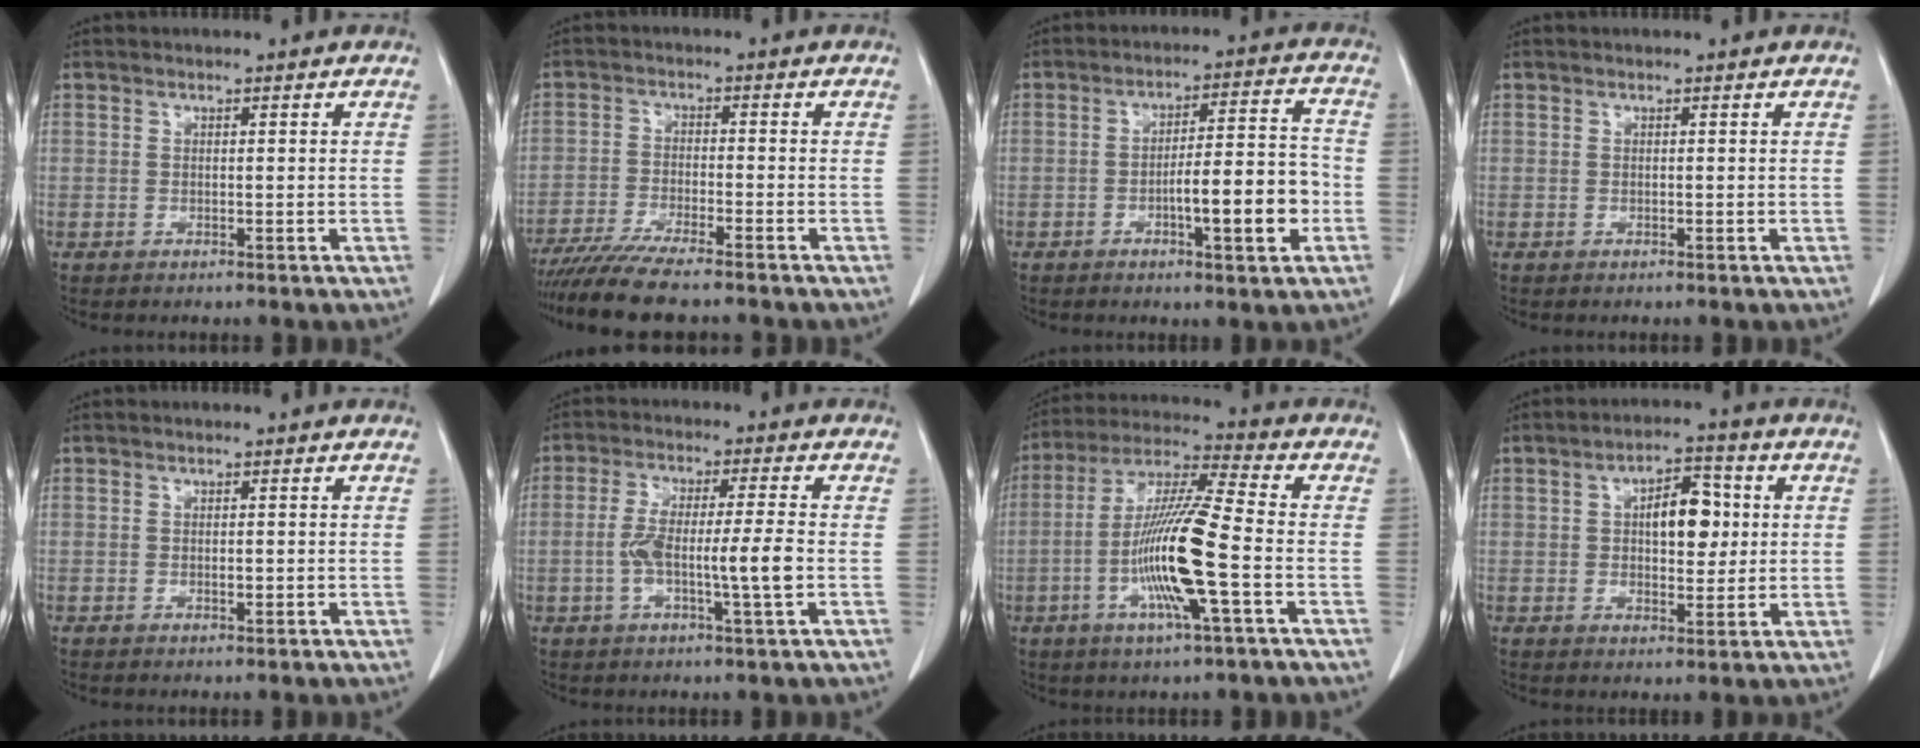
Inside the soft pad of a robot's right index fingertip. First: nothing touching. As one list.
[{"total": 9.9, "force": [-8.5, 0.4, 5.1], "torque": [-0.081, -0.024, -0.138]}, {"total": 10.3, "force": [-3.2, 1.4, 9.7], "torque": [-0.148, 0.013, -0.046]}, {"total": 0.0}, {"total": 0.7, "force": [-0.1, 0.3, 0.7], "torque": [-0.012, -0.001, -0.001]}, {"total": 8.6, "force": [-1.6, 0.2, 8.5], "torque": [-0.162, 0.004, -0.030]}, {"total": 14.4, "force": [-3.6, 0.2, 13.9], "torque": [-0.276, -0.006, -0.075]}, {"total": 7.8, "force": [1.3, 3.7, 6.7], "torque": [-0.106, 0.014, 0.020]}]